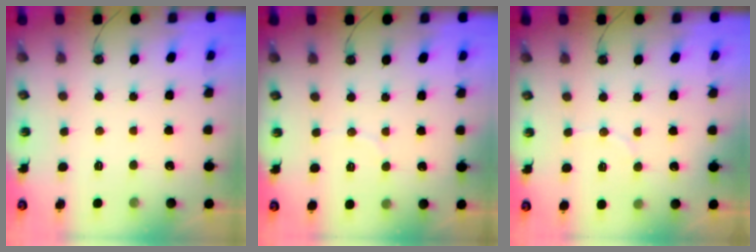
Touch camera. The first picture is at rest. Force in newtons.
{"total": 2.9, "press": 2.9, "slide": 0.3}
{"total": 5.5, "press": 5.4, "slide": 0.8}